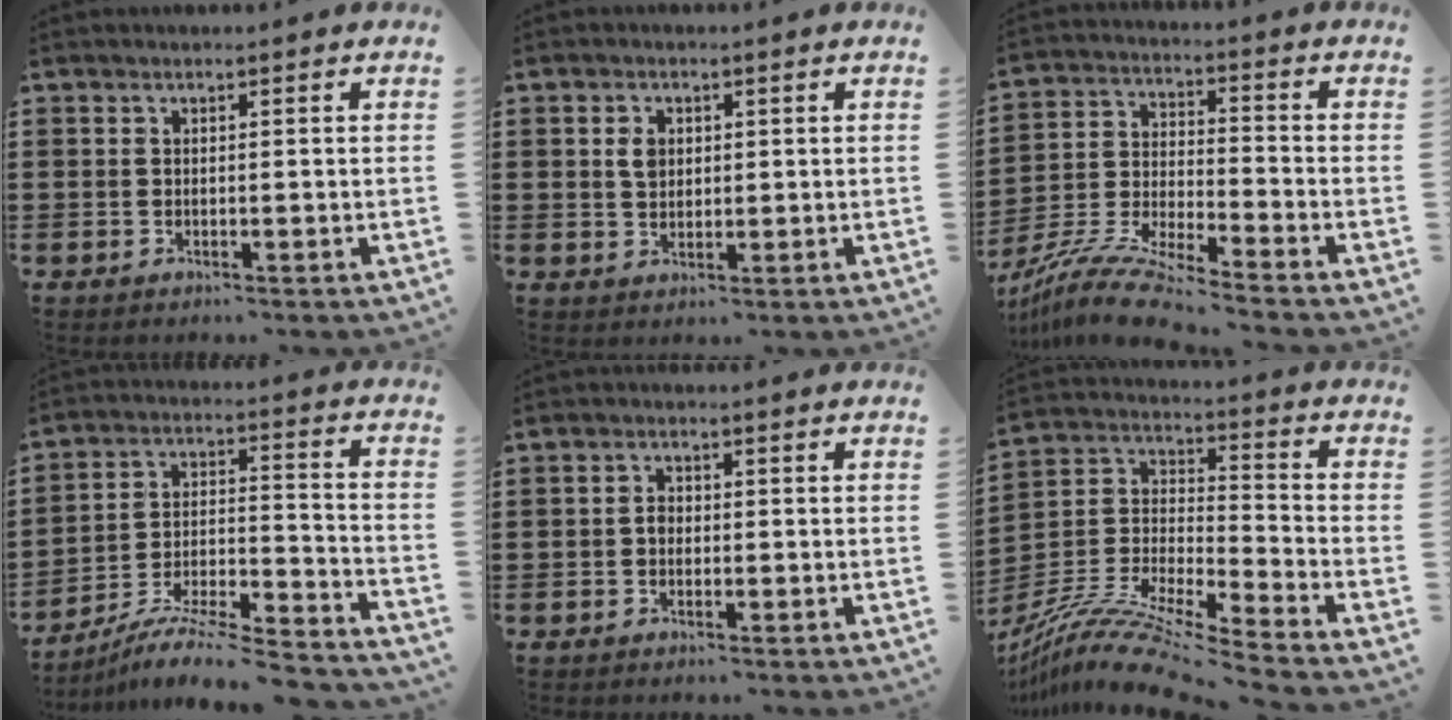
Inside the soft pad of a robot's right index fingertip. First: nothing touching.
{"total": 2.6, "force": [0.6, 1.9, 1.6], "torque": [-0.038, 0.009, 0.011]}
{"total": 9.1, "force": [-8.4, -0.3, 3.5], "torque": [-0.082, -0.004, -0.171]}
{"total": 8.1, "force": [-7.5, 0.2, 2.9], "torque": [-0.045, 0.002, -0.152]}
{"total": 1.6, "force": [-0.3, 1.2, 1.0], "torque": [-0.021, 0.005, -0.006]}
{"total": 11.2, "force": [-10.0, 0.2, 5.0], "torque": [-0.112, 0.002, -0.208]}